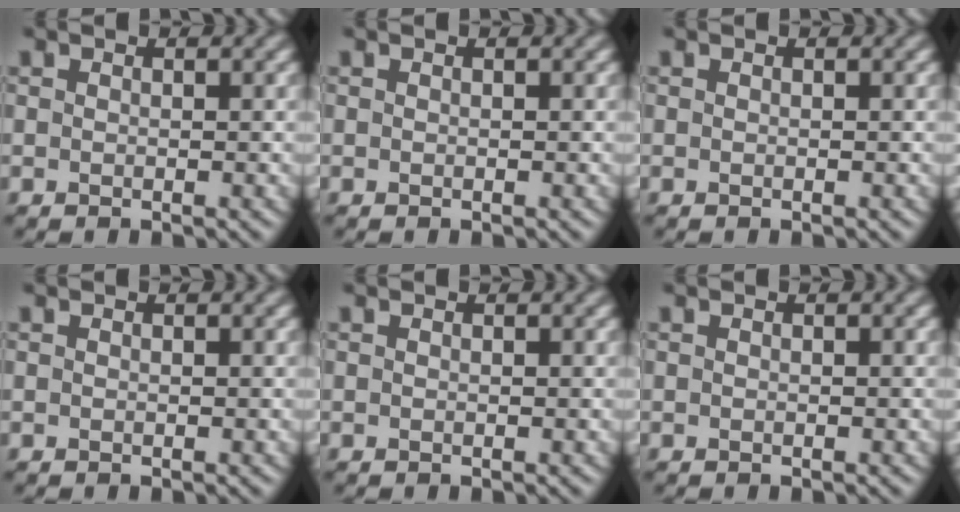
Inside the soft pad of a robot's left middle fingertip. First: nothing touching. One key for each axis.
{"total": 0.0}
{"total": 0.0}
{"total": 0.0}
{"total": 0.0}
{"total": 0.0}